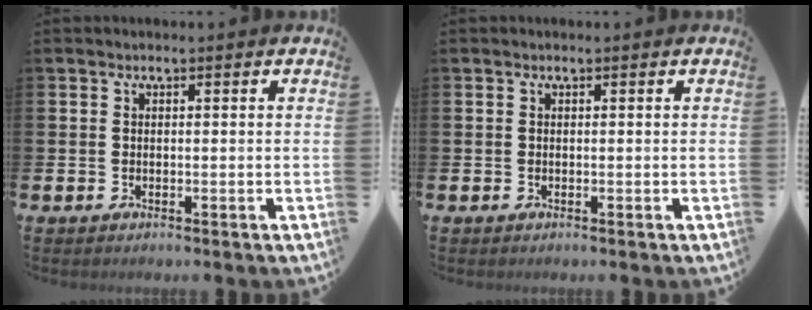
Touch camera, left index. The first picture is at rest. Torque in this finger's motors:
{"motor_torque": [-0.04, 0.11, -0.02, -0.01]}